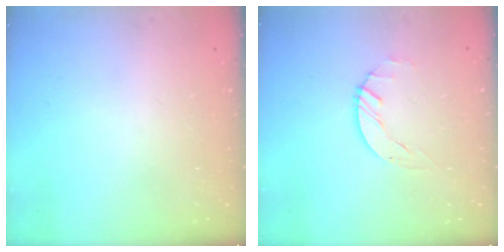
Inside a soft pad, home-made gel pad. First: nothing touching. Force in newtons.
{"total": 1.5, "press": 1.5, "slide": 0.2}